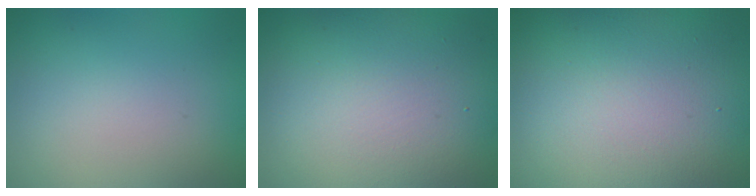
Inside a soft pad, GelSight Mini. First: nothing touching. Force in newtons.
{"total": 14.7, "press": 14.7, "slide": 1.2}
{"total": 27.3, "press": 27.3, "slide": 1.3}